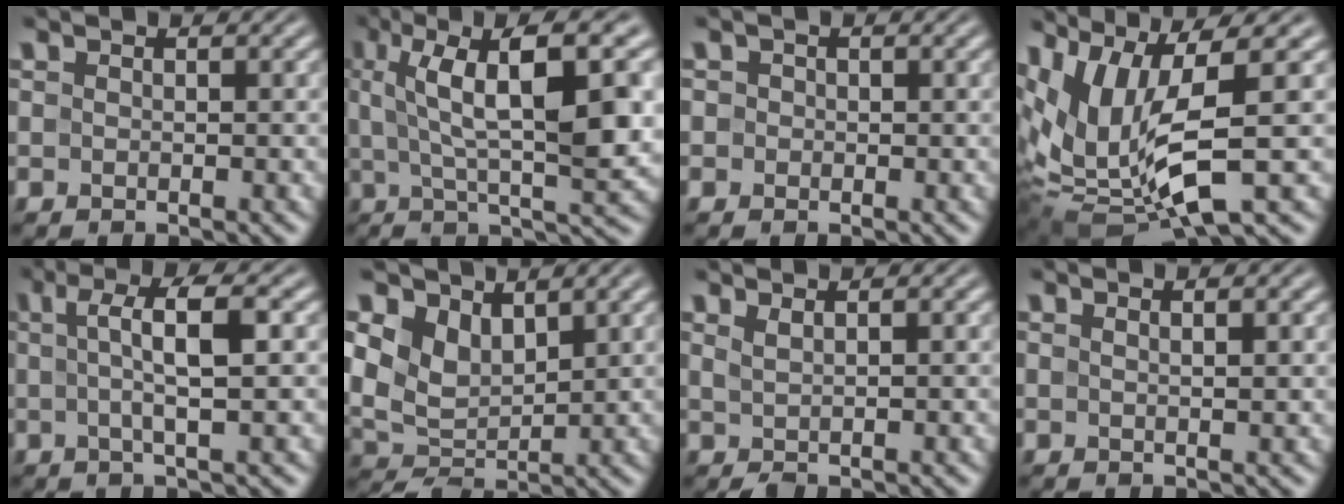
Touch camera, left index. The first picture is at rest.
{"total": 11.6, "force": [2.9, 3.3, 10.7], "torque": [-0.167, 0.014, 0.046]}
{"total": 0.8, "force": [0.1, 0.8, 0.2], "torque": [0.002, -0.002, -0.003]}
{"total": 12.1, "force": [1.1, 4.8, 11.1], "torque": [-0.245, -0.020, 0.037]}
{"total": 4.7, "force": [0.6, 0.8, 4.6], "torque": [-0.079, 0.007, 0.010]}
{"total": 4.7, "force": [2.1, 2.8, 3.2], "torque": [-0.071, -0.003, 0.039]}
{"total": 1.2, "force": [0.6, 0.4, 1.0], "torque": [-0.012, 0.003, 0.009]}
{"total": 1.7, "force": [0.9, 0.5, 1.4], "torque": [-0.014, 0.002, 0.007]}